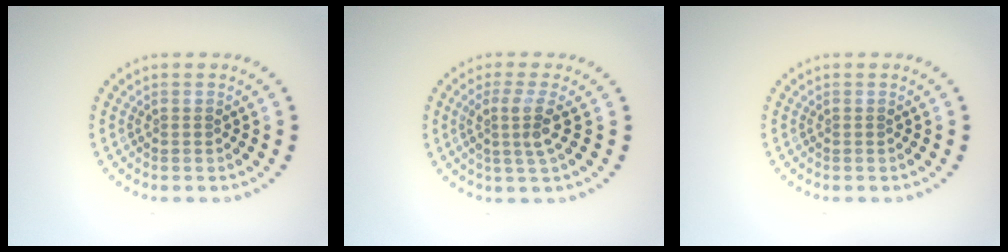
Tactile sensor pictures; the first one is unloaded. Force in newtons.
{"total": 2.6, "press": 2.0, "slide": 1.7}
{"total": 0.0}